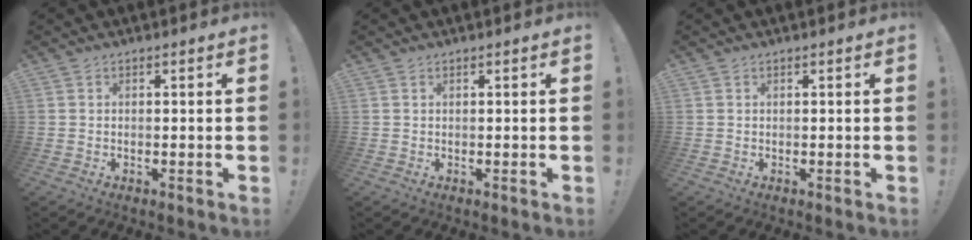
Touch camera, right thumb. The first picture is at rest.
{"total": 0.0}
{"total": 0.0}